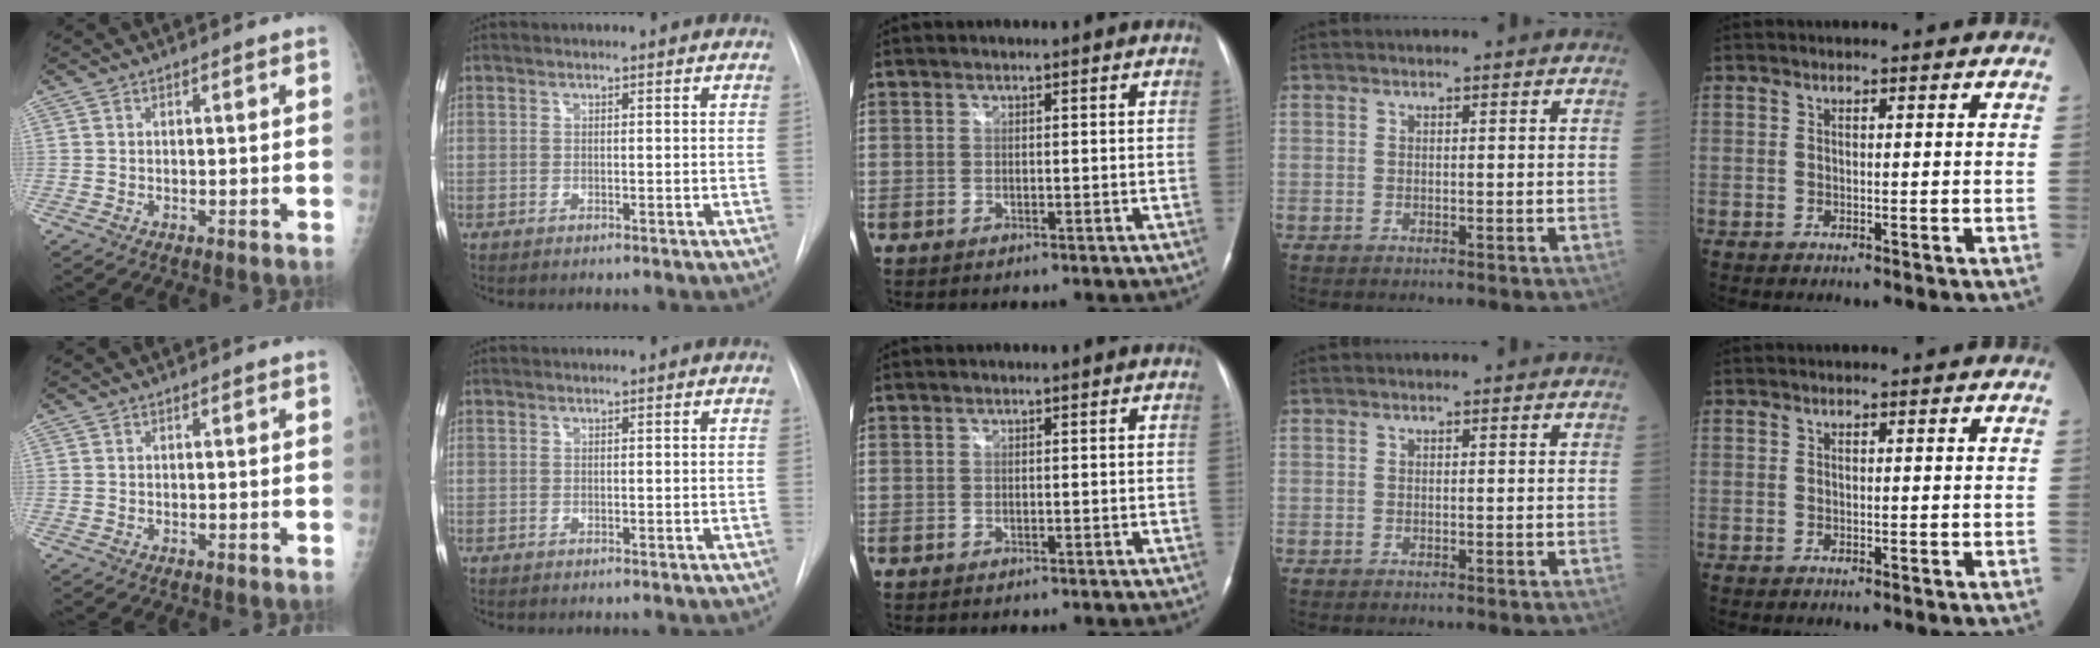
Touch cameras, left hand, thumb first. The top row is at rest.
{}